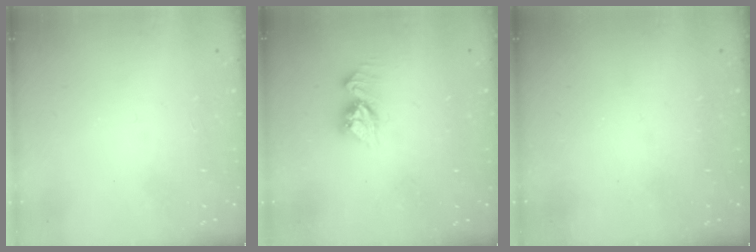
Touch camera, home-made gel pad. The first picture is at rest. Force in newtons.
{"total": 9.4, "press": 9.4, "slide": 0.9}
{"total": 0.0}